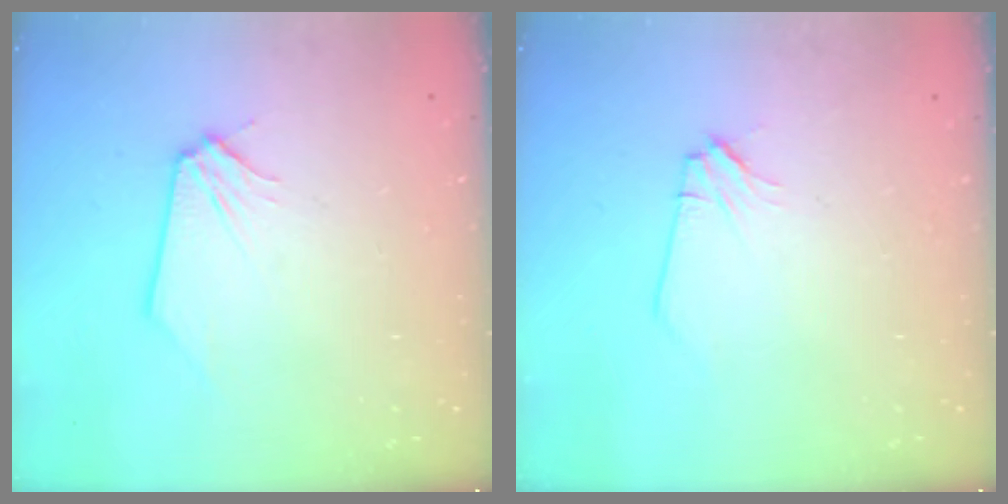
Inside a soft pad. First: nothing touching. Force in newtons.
{"total": 1.6, "press": 1.6, "slide": 0.2}